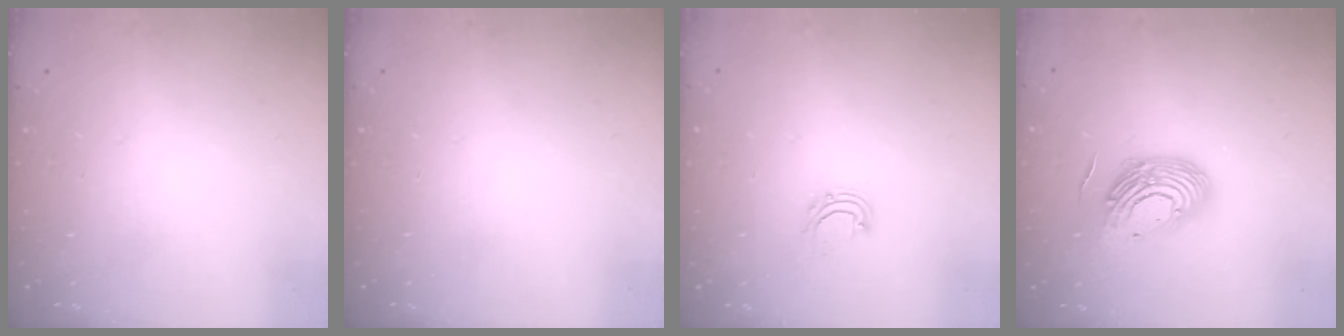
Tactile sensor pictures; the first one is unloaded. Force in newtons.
{"total": 0.0}
{"total": 6.2, "press": 6.1, "slide": 0.5}
{"total": 13.8, "press": 13.7, "slide": 1.8}